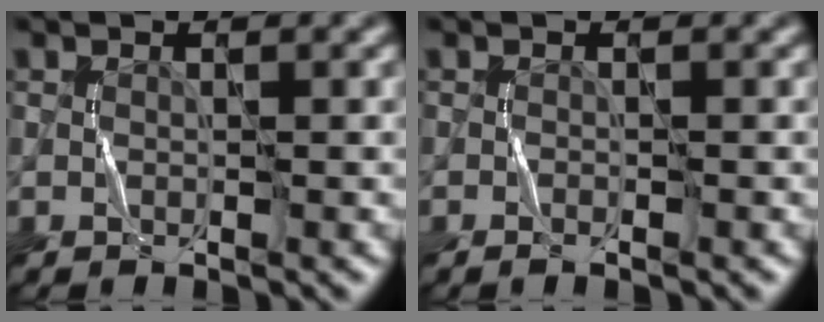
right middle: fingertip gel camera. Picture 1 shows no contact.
{"total": 0.7, "force": [-0.5, 0.1, 0.5], "torque": [-0.006, 0.000, -0.009]}